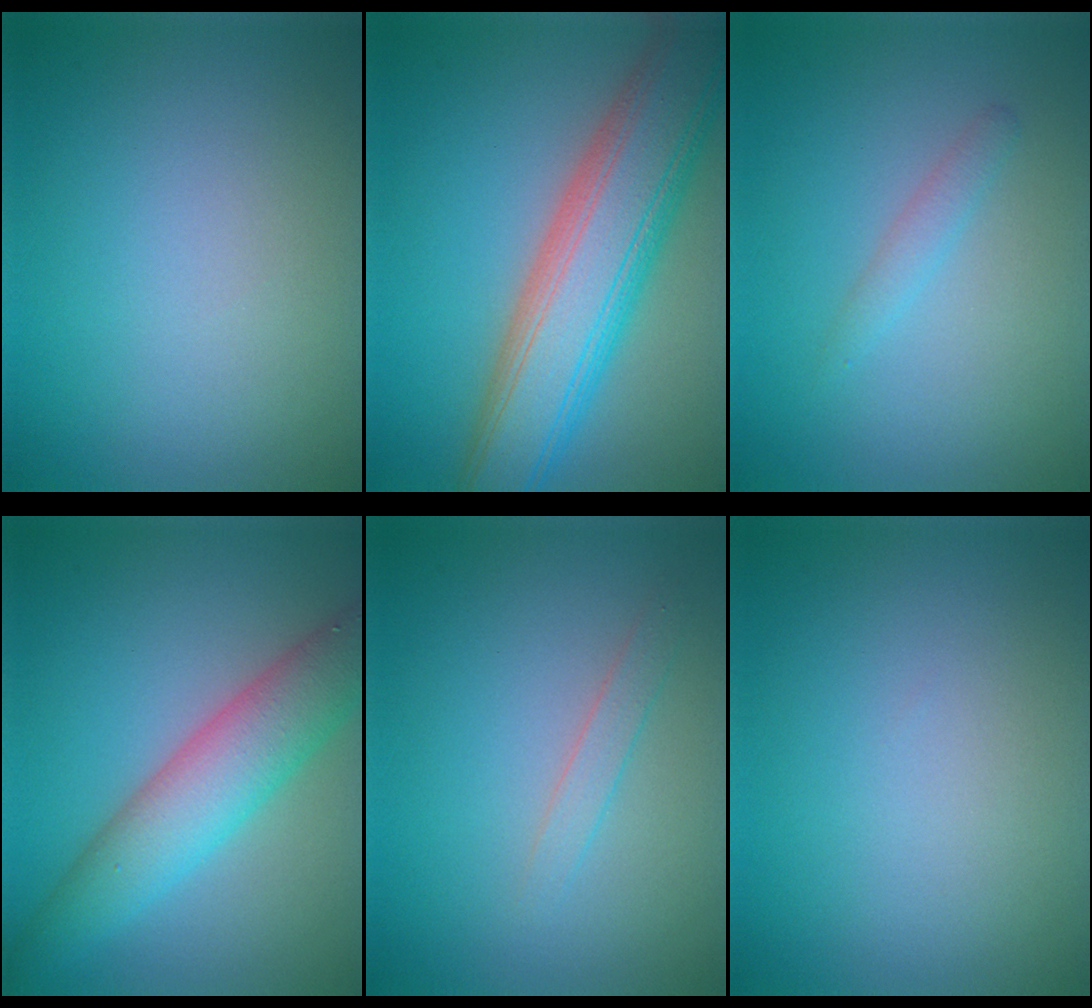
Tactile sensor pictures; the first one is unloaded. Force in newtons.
{"total": 9.9, "press": 9.9, "slide": 0.4}
{"total": 1.2, "press": 1.2, "slide": 0.0}
{"total": 6.3, "press": 6.3, "slide": 0.4}
{"total": 1.3, "press": 1.3, "slide": 0.0}
{"total": 0.0}